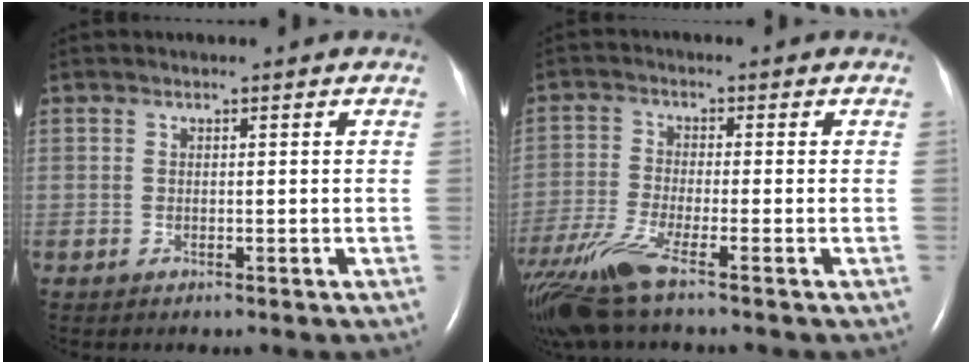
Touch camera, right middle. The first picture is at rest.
{"total": 8.4, "force": [-5.7, 0.2, 6.2], "torque": [-0.134, -0.024, -0.110]}